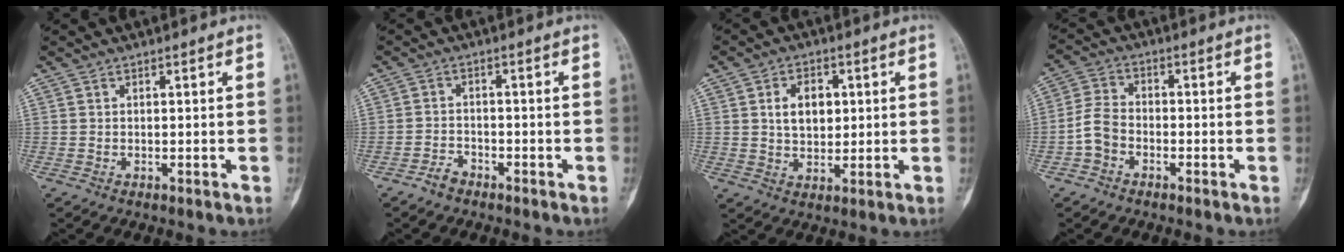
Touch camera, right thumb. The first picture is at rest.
{"total": 2.5, "force": [-2.1, 1.4, 0.6], "torque": [-0.009, 0.014, -0.039]}
{"total": 7.1, "force": [1.6, 4.8, 4.9], "torque": [-0.058, -0.004, 0.027]}
{"total": 5.4, "force": [-2.2, 4.0, 3.0], "torque": [-0.053, 0.024, -0.052]}